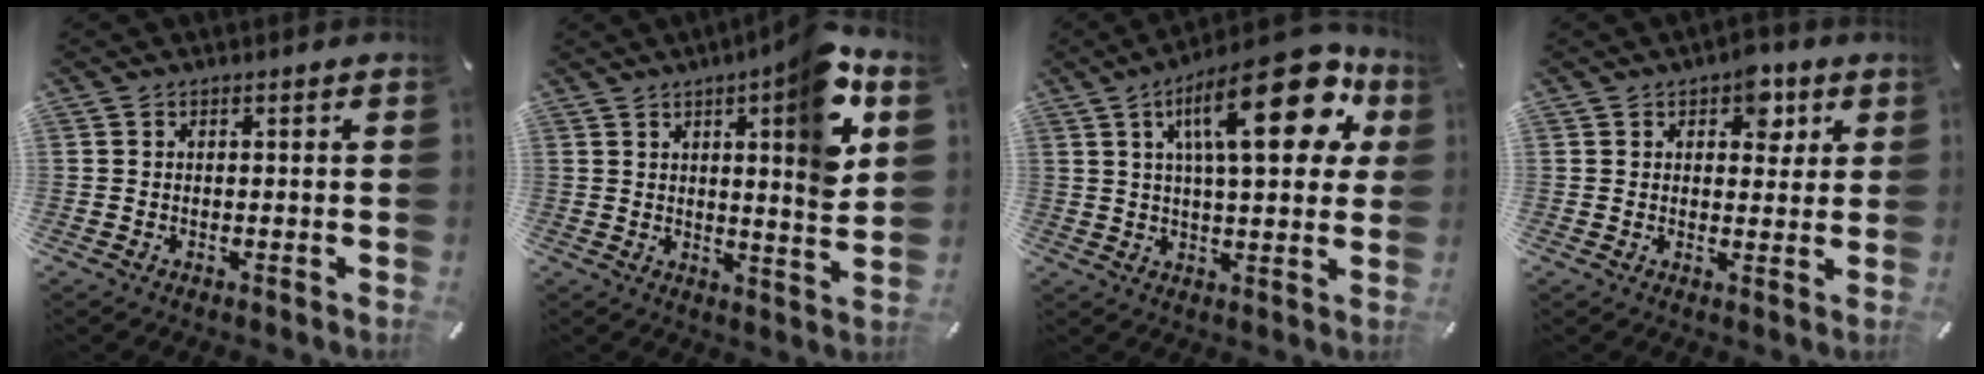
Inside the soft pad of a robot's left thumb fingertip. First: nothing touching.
{"total": 13.1, "force": [6.4, 2.4, 11.2], "torque": [-0.150, -0.041, 0.095]}
{"total": 24.4, "force": [10.2, 9.1, 20.3], "torque": [-0.315, -0.034, 0.151]}
{"total": 6.3, "force": [3.1, 4.2, 3.6], "torque": [-0.025, -0.009, 0.046]}